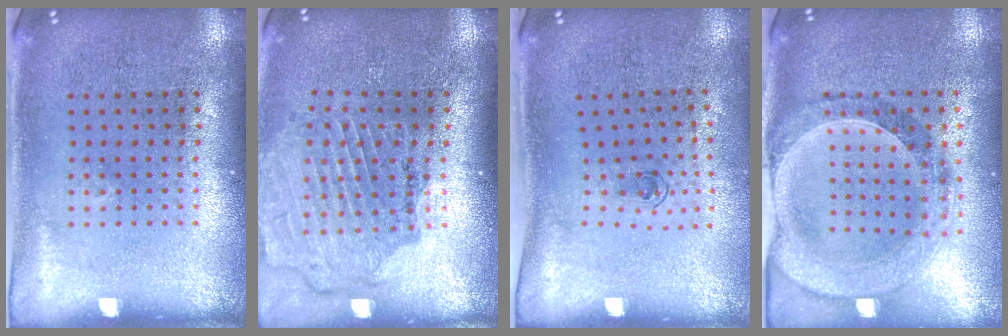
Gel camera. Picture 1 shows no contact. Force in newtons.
{"total": 1.6, "press": 1.6, "slide": 0.0}
{"total": 0.6, "press": 0.4, "slide": 0.5}
{"total": 1.5, "press": 1.4, "slide": 0.3}